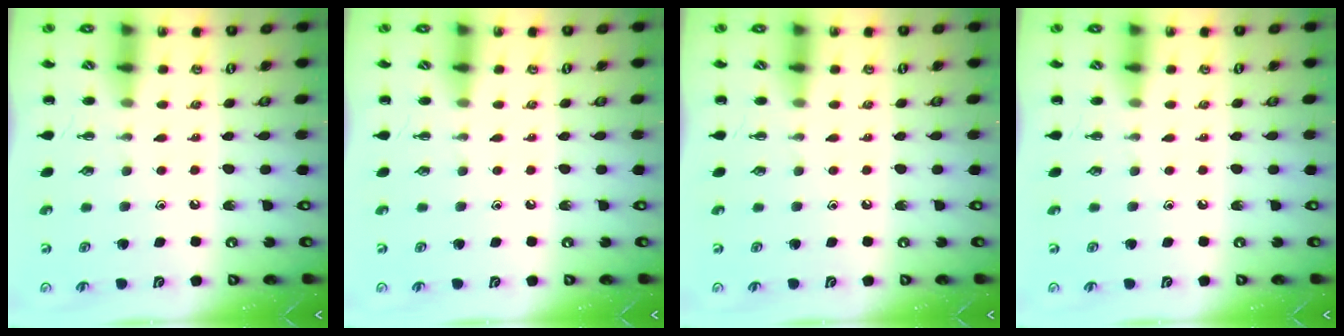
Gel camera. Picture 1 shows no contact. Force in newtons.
{"total": 0.0}
{"total": 0.0}
{"total": 0.0}